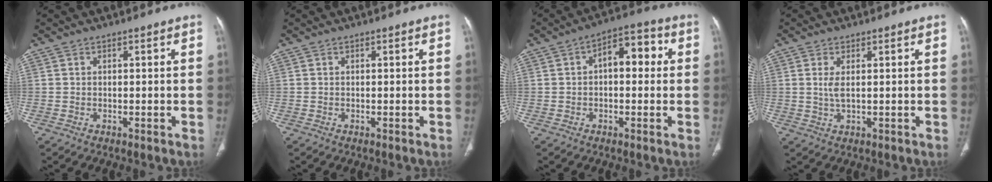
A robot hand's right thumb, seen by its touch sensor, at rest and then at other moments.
{"total": 0.0}
{"total": 8.0, "force": [1.0, 4.4, 6.6], "torque": [-0.069, 0.024, 0.004]}
{"total": 1.6, "force": [0.4, 0.4, 1.4], "torque": [-0.037, -0.004, 0.014]}